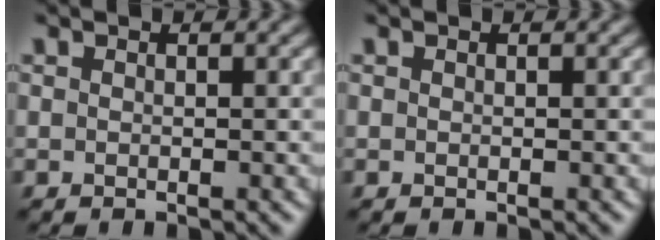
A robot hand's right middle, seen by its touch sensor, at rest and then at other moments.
{"total": 0.0}